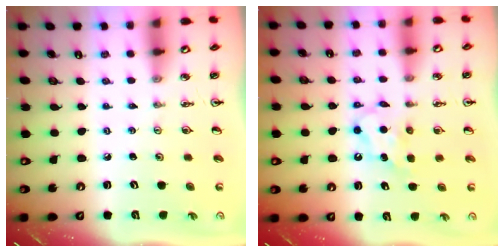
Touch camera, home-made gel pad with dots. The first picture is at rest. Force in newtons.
{"total": 6.1, "press": 6.1, "slide": 0.2}